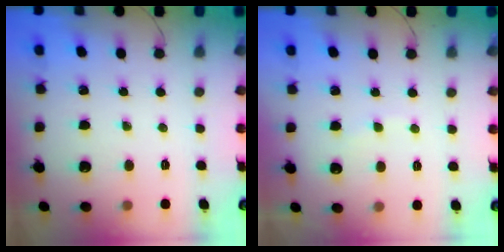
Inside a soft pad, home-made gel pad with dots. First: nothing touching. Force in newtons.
{"total": 4.9, "press": 4.8, "slide": 0.7}